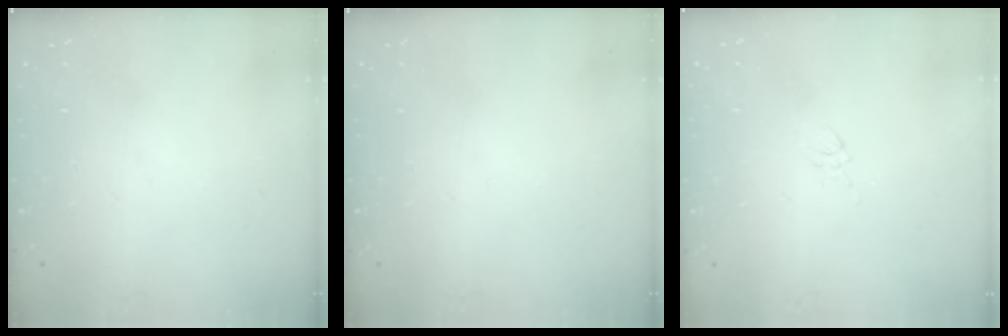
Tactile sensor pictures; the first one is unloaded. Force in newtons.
{"total": 0.0}
{"total": 2.7, "press": 2.7, "slide": 0.5}